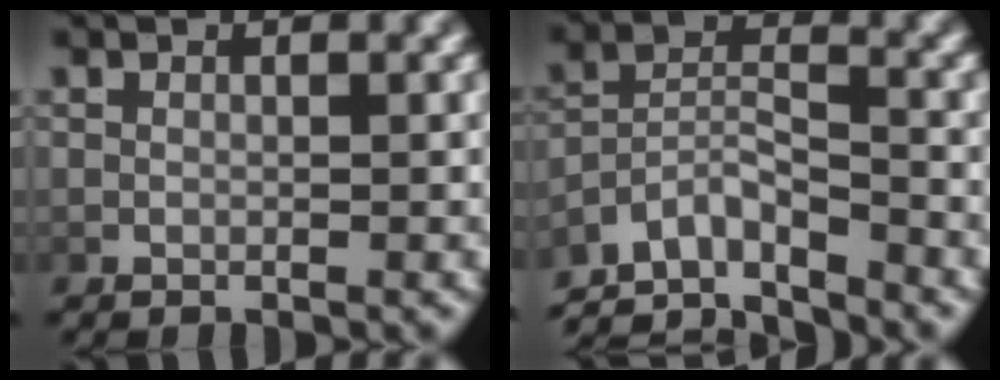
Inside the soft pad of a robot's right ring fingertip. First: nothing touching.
{"total": 9.6, "force": [-7.1, 5.2, 3.7], "torque": [-0.076, -0.042, -0.113]}